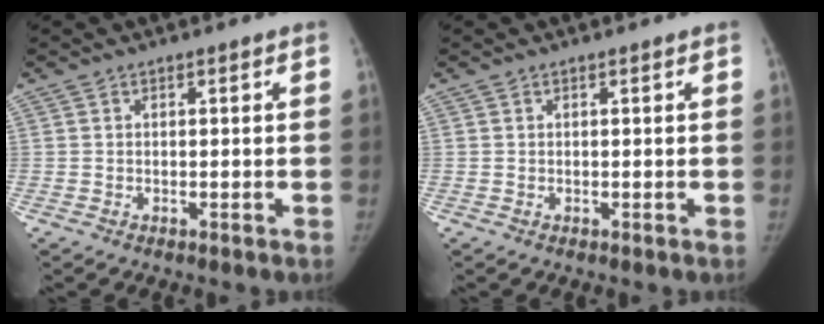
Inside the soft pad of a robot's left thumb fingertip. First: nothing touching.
{"total": 0.0}